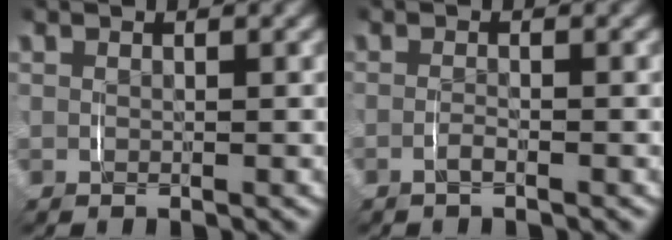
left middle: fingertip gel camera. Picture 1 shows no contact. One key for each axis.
{"total": 1.0, "fx": -0.9, "fy": -0.2, "fz": 0.4, "tx": -0.010, "ty": -0.003, "tz": -0.017}